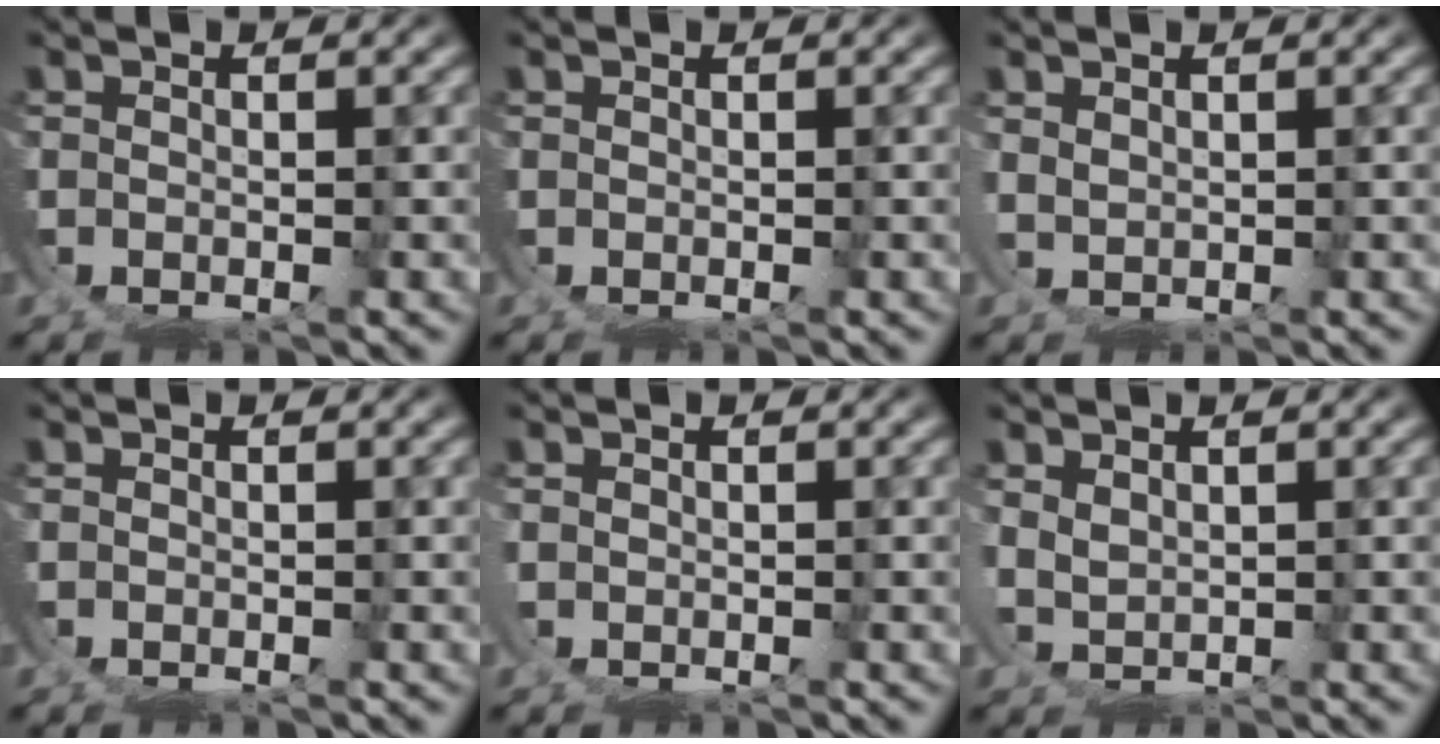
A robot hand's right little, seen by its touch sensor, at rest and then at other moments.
{"total": 0.0}
{"total": 1.6, "force": [1.4, -0.6, 0.5], "torque": [-0.011, -0.003, 0.035]}
{"total": 0.0}
{"total": 1.1, "force": [0.8, -0.5, 0.4], "torque": [-0.010, 0.001, 0.019]}
{"total": 1.8, "force": [1.5, 0.1, 0.9], "torque": [-0.029, -0.010, 0.041]}